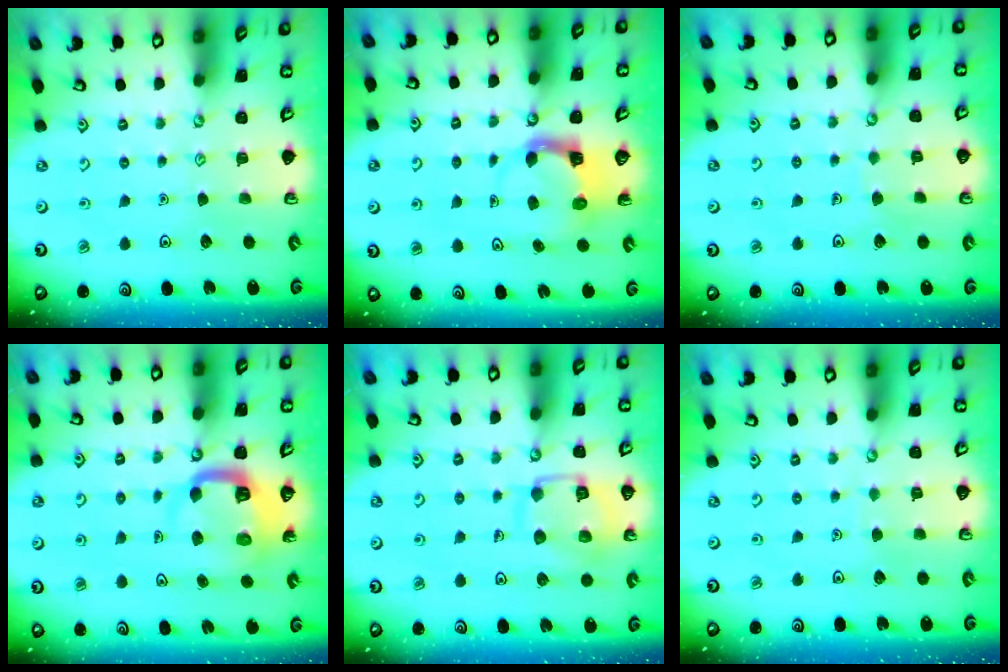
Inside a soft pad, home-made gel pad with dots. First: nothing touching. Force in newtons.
{"total": 3.9, "press": 3.9, "slide": 0.4}
{"total": 1.8, "press": 1.8, "slide": 0.0}
{"total": 6.0, "press": 5.9, "slide": 0.8}
{"total": 13.8, "press": 13.8, "slide": 1.4}
{"total": 1.7, "press": 1.7, "slide": 0.1}